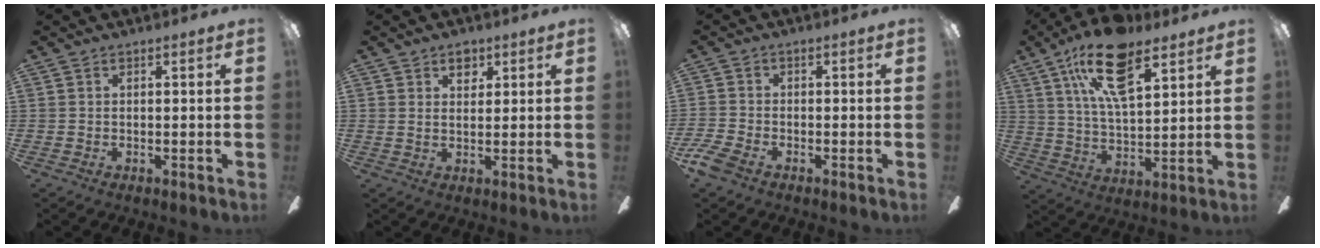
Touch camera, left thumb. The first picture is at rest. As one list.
[{"total": 3.6, "force": [2.2, 2.0, 2.0], "torque": [-0.014, -0.007, 0.032]}, {"total": 4.3, "force": [-2.8, 2.4, 2.2], "torque": [-0.058, 0.007, -0.056]}, {"total": 18.7, "force": [10.6, 8.0, 13.2], "torque": [-0.240, -0.030, 0.181]}]